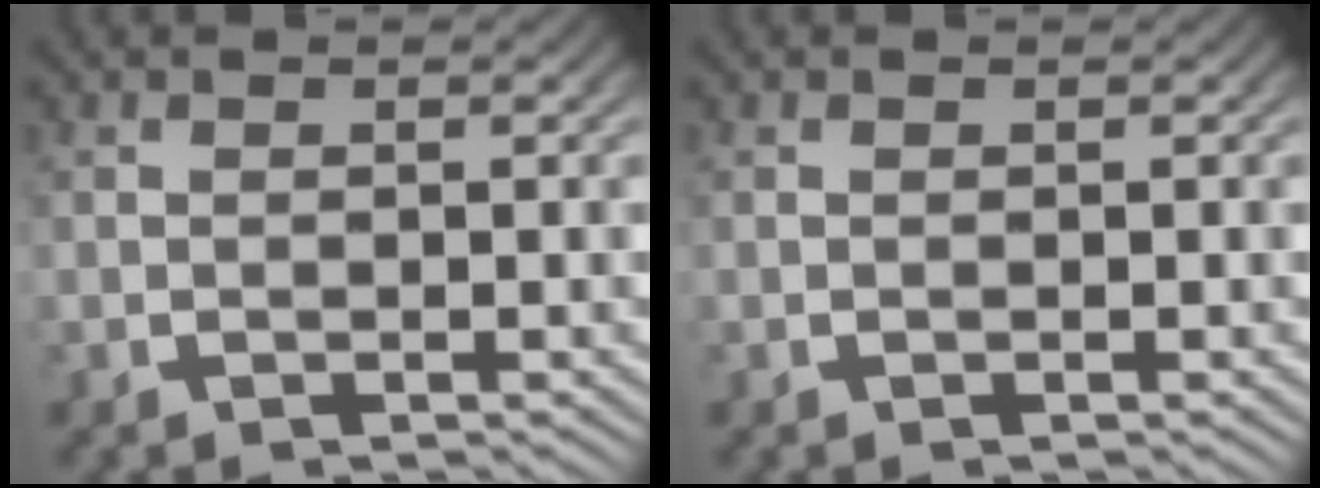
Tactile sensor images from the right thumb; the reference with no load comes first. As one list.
[{"total": 0.0}]